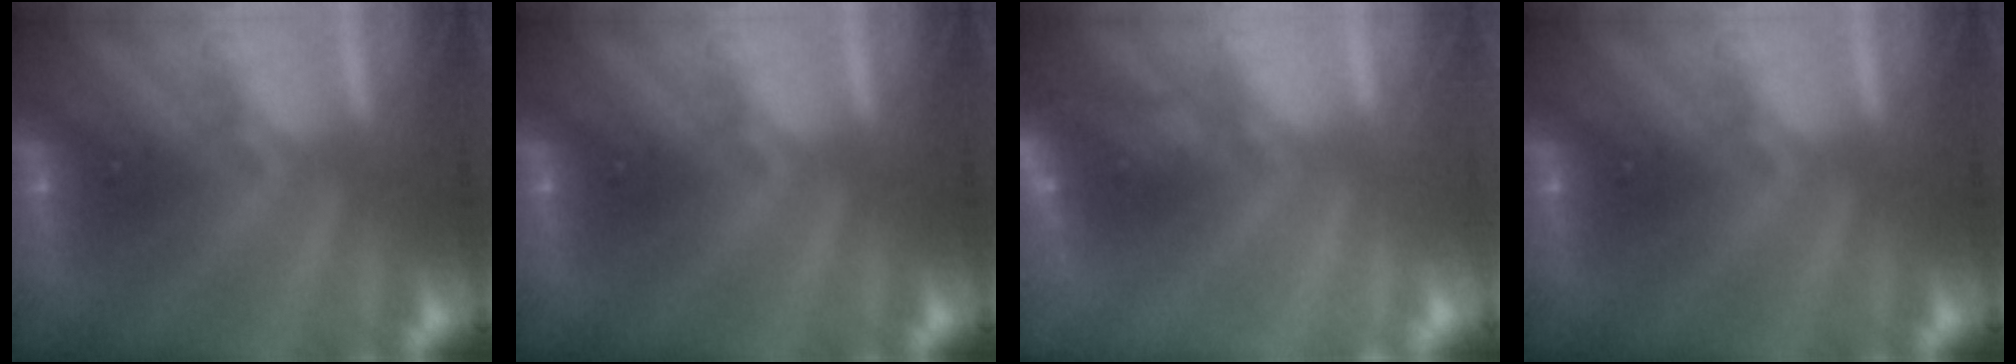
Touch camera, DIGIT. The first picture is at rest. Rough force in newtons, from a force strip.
{"total": 0.0}
{"total": 2.7}
{"total": 0.0}